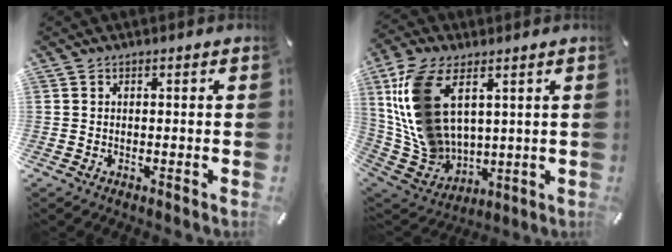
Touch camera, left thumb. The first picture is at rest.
{"total": 17.0, "force": [6.1, 11.7, 10.8], "torque": [-0.260, -0.022, 0.116]}